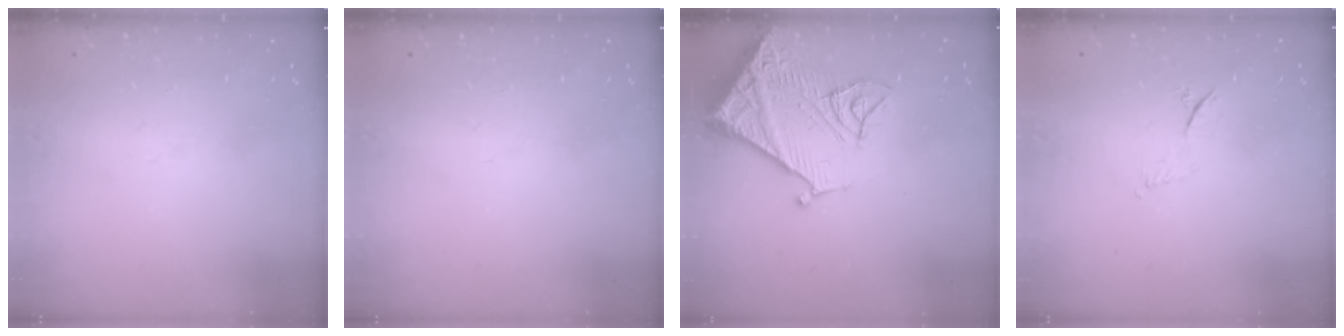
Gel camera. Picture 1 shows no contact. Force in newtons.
{"total": 0.0}
{"total": 18.4, "press": 18.3, "slide": 2.4}
{"total": 4.7, "press": 4.6, "slide": 1.2}